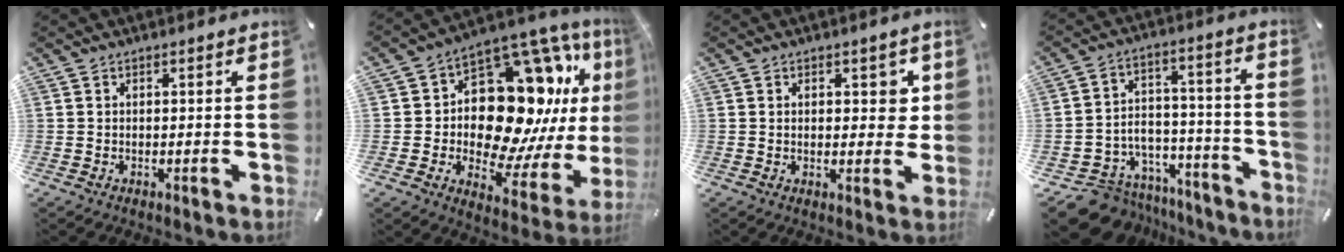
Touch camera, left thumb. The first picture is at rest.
{"total": 21.8, "force": [5.5, 13.6, 16.1], "torque": [-0.260, -0.077, 0.111]}
{"total": 5.1, "force": [1.3, 3.1, 3.9], "torque": [-0.031, -0.008, 0.013]}
{"total": 10.2, "force": [-6.1, 7.9, 2.1], "torque": [-0.036, 0.028, -0.095]}